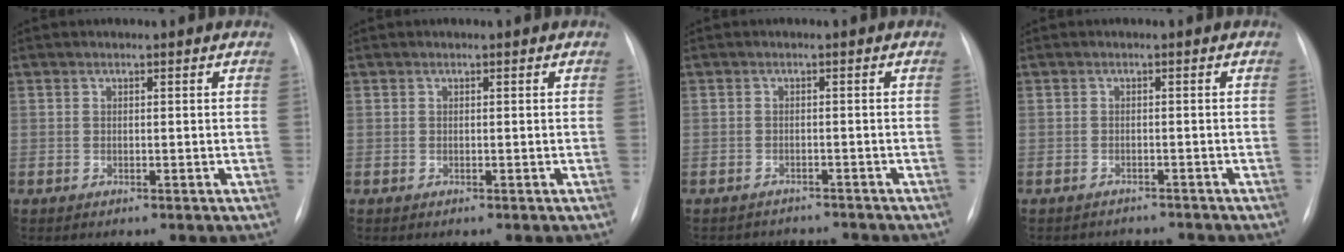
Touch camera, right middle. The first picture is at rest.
{"total": 0.0}
{"total": 6.2, "force": [-5.7, 2.4, 0.2], "torque": [-0.002, 0.011, -0.068]}
{"total": 4.8, "force": [-4.5, 1.9, 0.1], "torque": [0.002, 0.004, -0.052]}